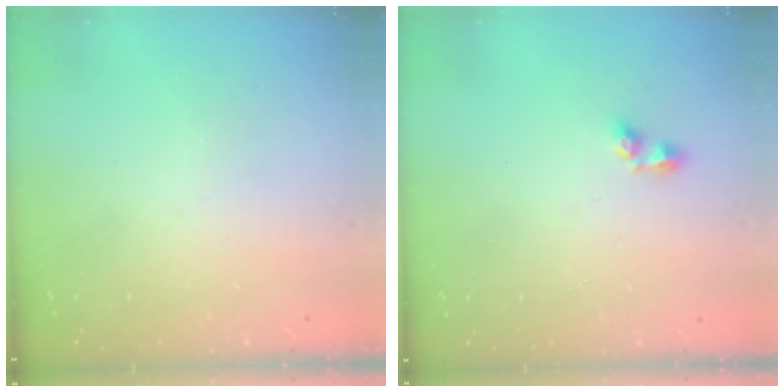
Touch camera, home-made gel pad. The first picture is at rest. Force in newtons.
{"total": 2.5, "press": 2.5, "slide": 0.1}